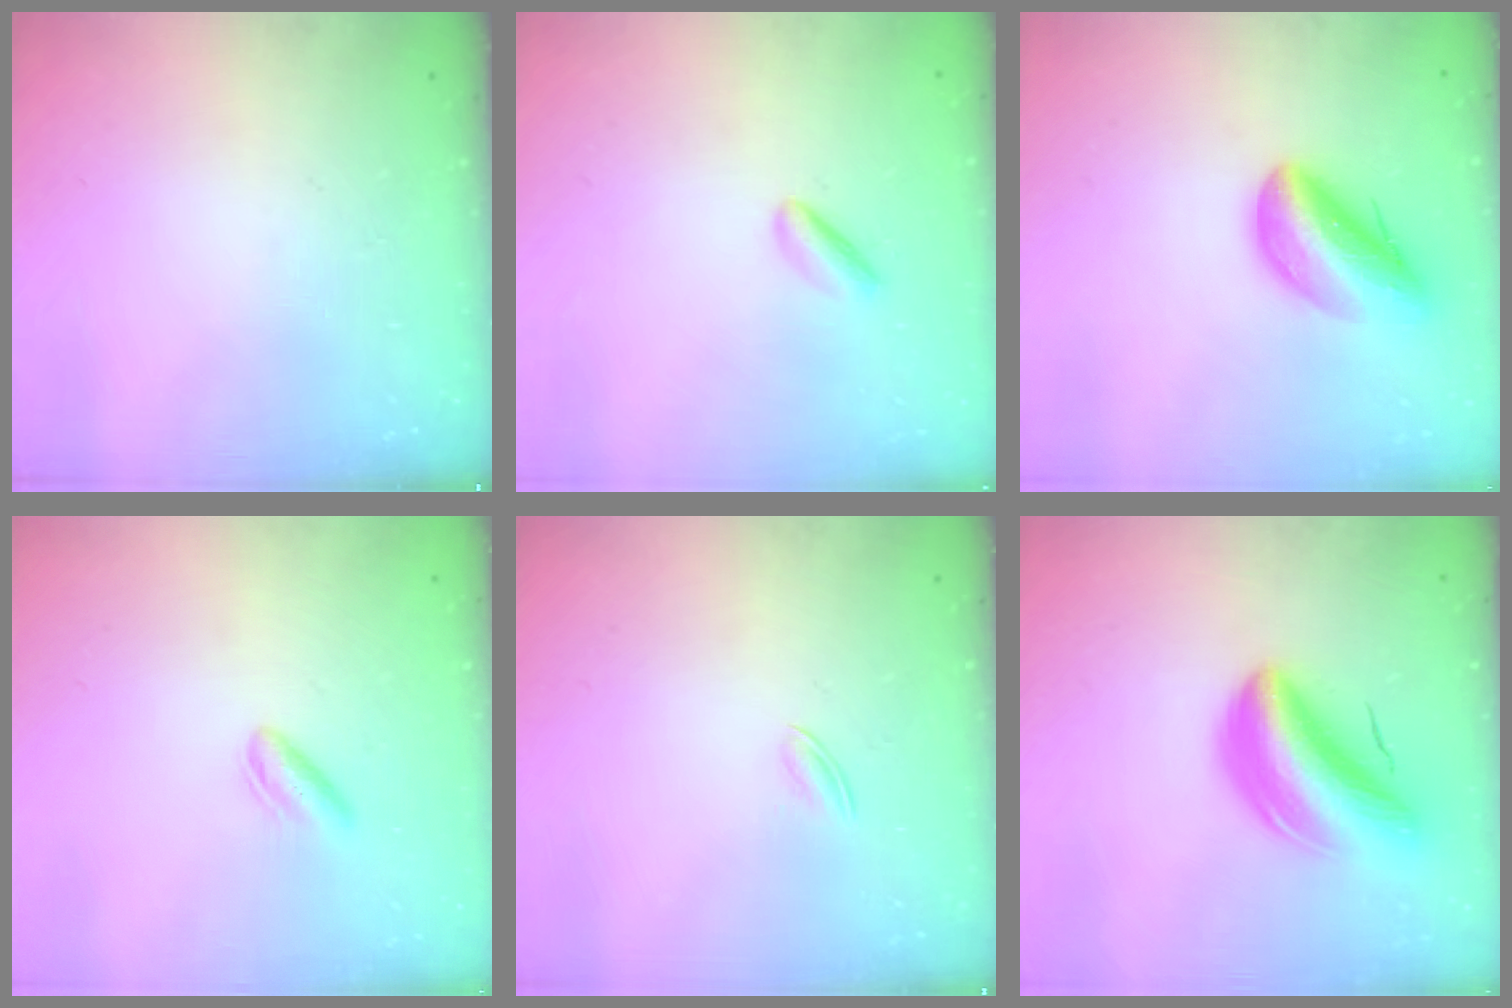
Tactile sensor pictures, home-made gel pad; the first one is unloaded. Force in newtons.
{"total": 2.2, "press": 2.1, "slide": 0.8}
{"total": 11.5, "press": 11.0, "slide": 3.3}
{"total": 2.6, "press": 2.2, "slide": 1.3}
{"total": 1.6, "press": 1.5, "slide": 0.5}
{"total": 10.6, "press": 10.1, "slide": 3.1}